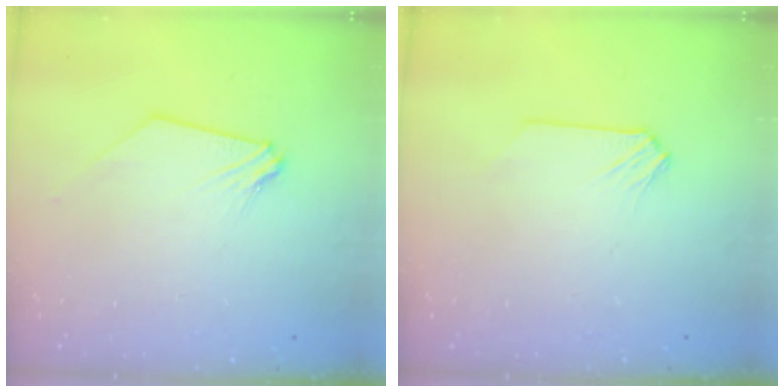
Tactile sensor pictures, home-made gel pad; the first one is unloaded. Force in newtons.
{"total": 0.0}